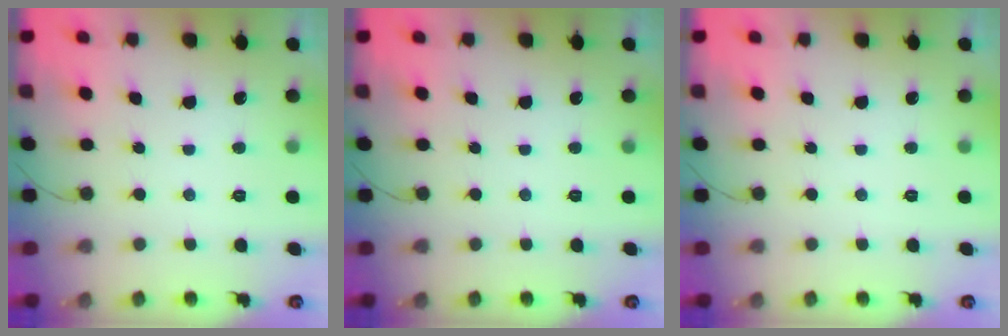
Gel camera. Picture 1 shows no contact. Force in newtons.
{"total": 0.0}
{"total": 0.0}